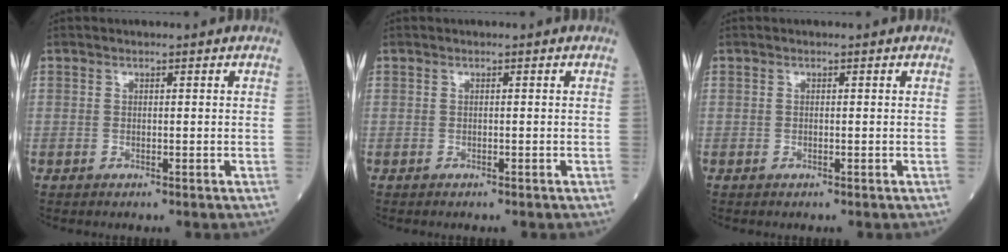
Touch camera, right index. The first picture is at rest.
{"total": 0.0}
{"total": 0.0}